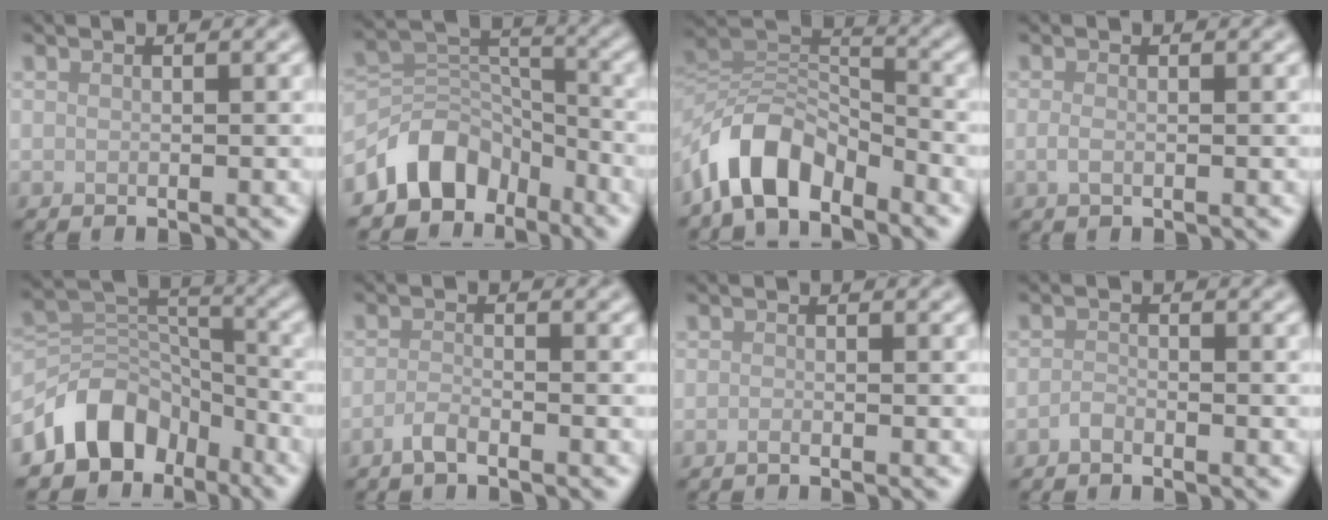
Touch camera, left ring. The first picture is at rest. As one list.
[{"total": 6.9, "force": [-4.6, 4.4, 2.5], "torque": [-0.020, 0.001, -0.091]}, {"total": 7.1, "force": [-5.1, 3.3, 3.8], "torque": [-0.055, 0.005, -0.101]}, {"total": 1.0, "force": [-0.2, 0.5, 0.9], "torque": [-0.024, -0.002, -0.008]}, {"total": 7.8, "force": [-4.9, 5.2, 3.1], "torque": [-0.032, 0.001, -0.096]}, {"total": 1.6, "force": [-1.3, 0.3, 1.0], "torque": [-0.019, 0.003, -0.031]}, {"total": 1.0, "force": [-0.8, 0.2, 0.6], "torque": [-0.004, -0.004, -0.019]}, {"total": 1.0, "force": [-0.9, 0.3, 0.4], "torque": [-0.009, 0.001, -0.020]}]